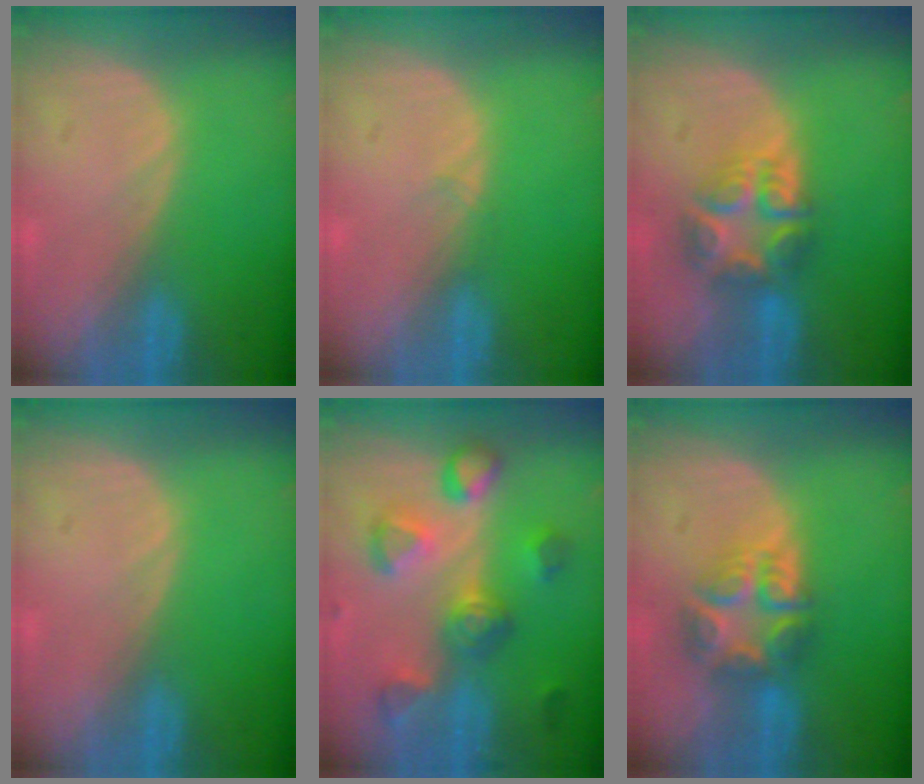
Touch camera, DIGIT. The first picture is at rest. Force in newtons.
{"total": 0.6, "press": 0.6, "slide": 0.1}
{"total": 7.6, "press": 6.7, "slide": 3.7}
{"total": 0.0}
{"total": 8.4, "press": 8.4, "slide": 0.7}
{"total": 7.6, "press": 6.7, "slide": 3.7}